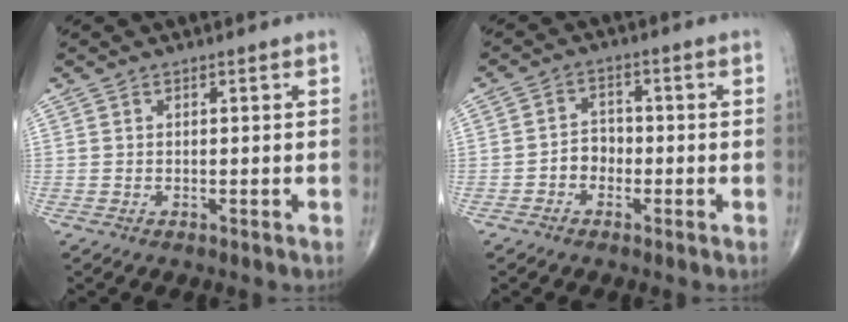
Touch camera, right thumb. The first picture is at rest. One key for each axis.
{"total": 3.4, "fx": -1.4, "fy": 2.8, "fz": 1.5, "tx": -0.008, "ty": 0.019, "tz": -0.033}